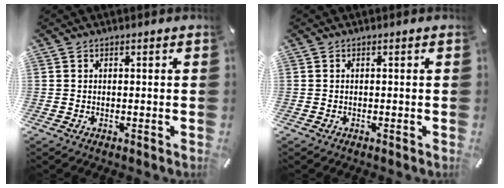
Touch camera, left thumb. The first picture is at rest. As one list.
[{"total": 0.0}]